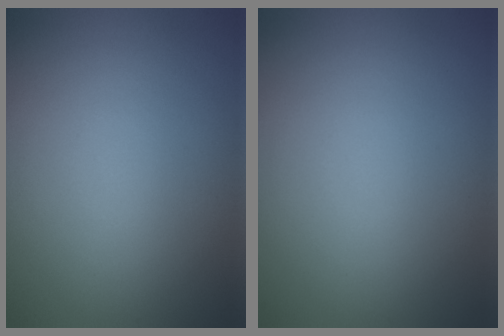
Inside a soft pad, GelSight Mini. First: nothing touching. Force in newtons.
{"total": 0.0}